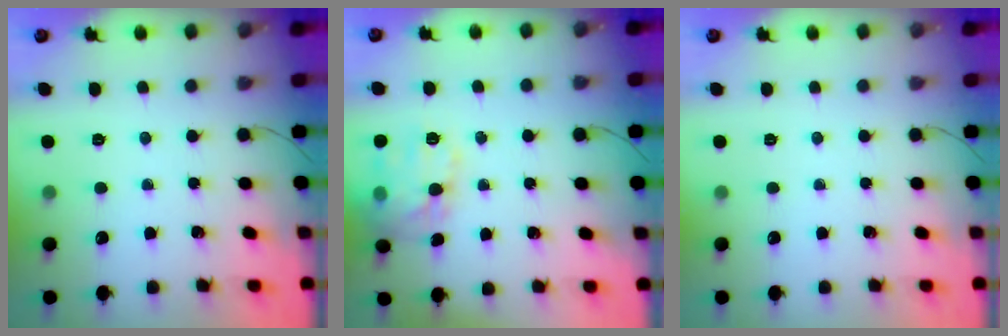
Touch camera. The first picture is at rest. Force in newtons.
{"total": 15.1, "press": 15.0, "slide": 1.2}
{"total": 0.0}